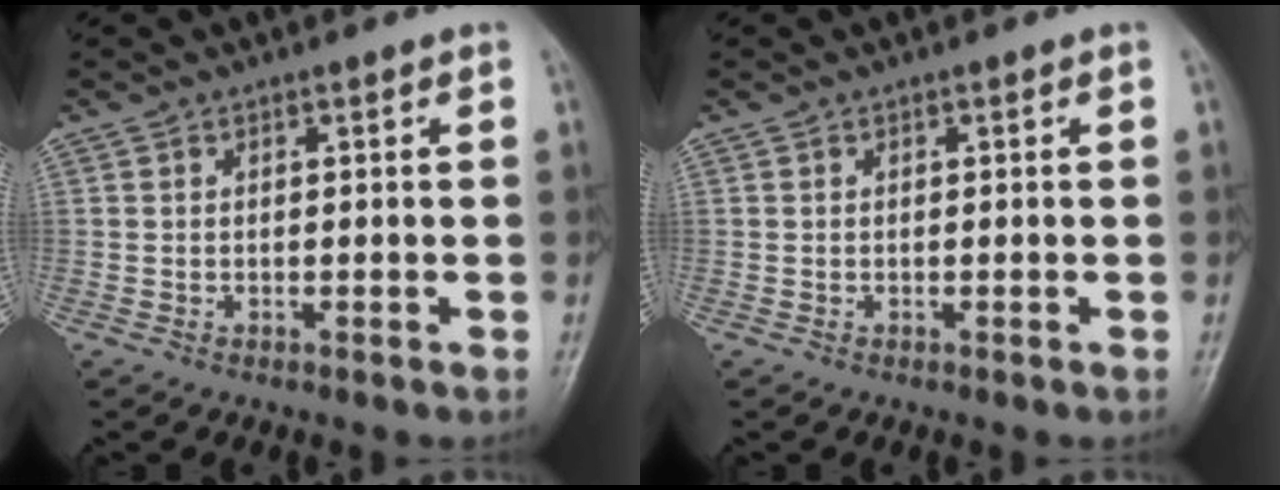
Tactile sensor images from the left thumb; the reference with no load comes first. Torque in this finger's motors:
{"motor_torque": [0.00, 0.00, 0.00, -0.01, 0.00]}